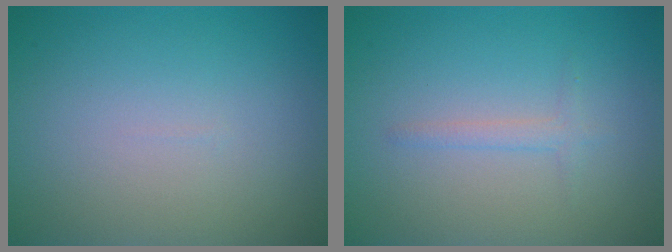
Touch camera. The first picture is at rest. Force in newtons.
{"total": 1.1, "press": 1.1, "slide": 0.1}